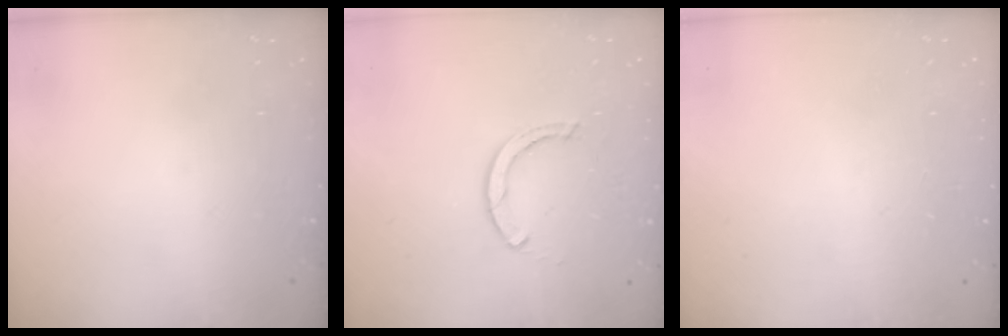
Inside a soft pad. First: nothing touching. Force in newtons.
{"total": 2.4, "press": 2.4, "slide": 0.0}
{"total": 2.2, "press": 2.2, "slide": 0.1}